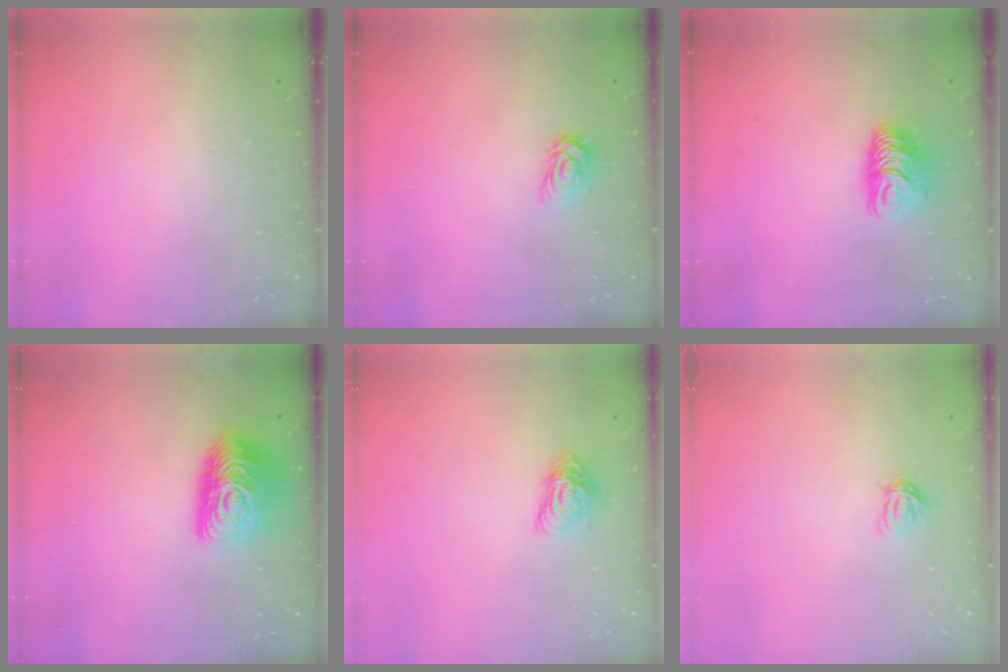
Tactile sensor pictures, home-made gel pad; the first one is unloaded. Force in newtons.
{"total": 4.2, "press": 4.1, "slide": 0.4}
{"total": 8.7, "press": 8.7, "slide": 0.7}
{"total": 16.2, "press": 16.2, "slide": 0.9}
{"total": 8.2, "press": 8.2, "slide": 0.3}
{"total": 4.2, "press": 4.2, "slide": 0.4}